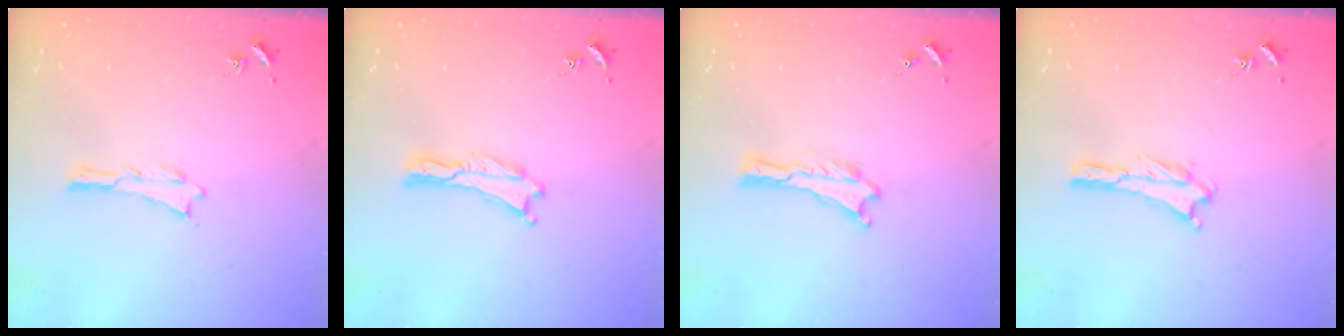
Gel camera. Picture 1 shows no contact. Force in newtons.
{"total": 0.0}
{"total": 0.0}
{"total": 1.2, "press": 1.1, "slide": 0.2}